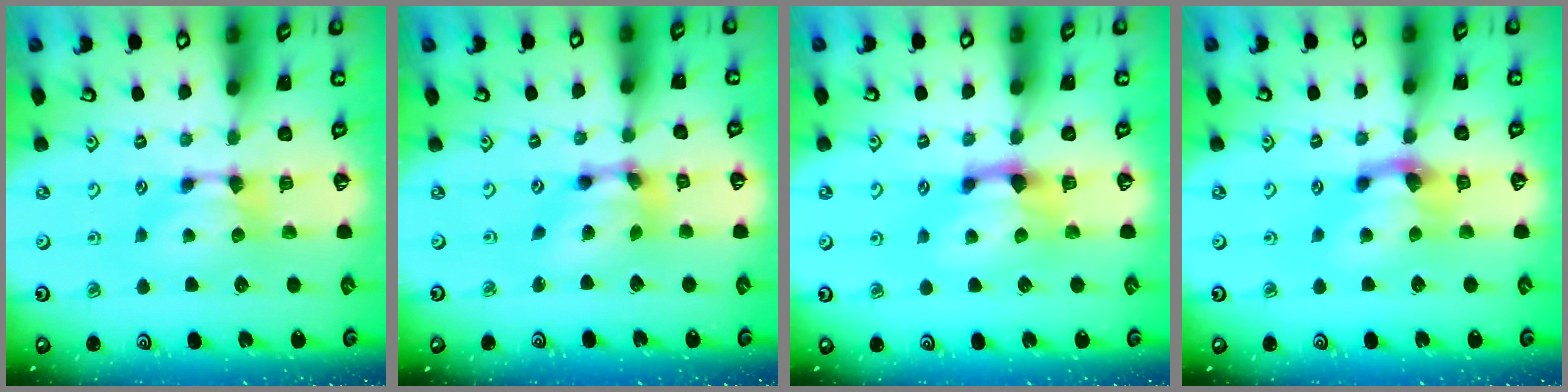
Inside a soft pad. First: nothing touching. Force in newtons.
{"total": 6.3, "press": 5.9, "slide": 2.2}
{"total": 2.1, "press": 1.6, "slide": 1.4}
{"total": 2.1, "press": 1.3, "slide": 1.7}